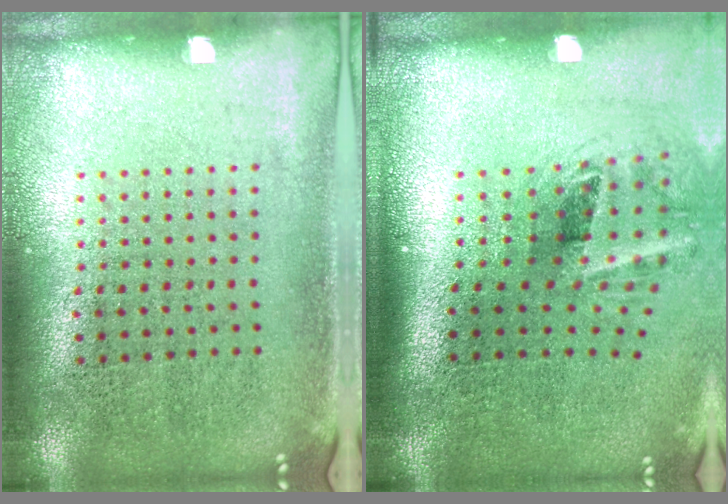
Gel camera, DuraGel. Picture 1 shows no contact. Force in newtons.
{"total": 2.2, "press": 1.3, "slide": 1.8}